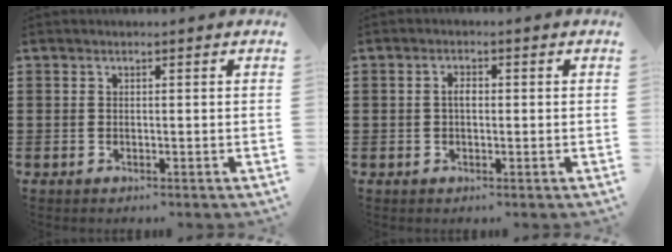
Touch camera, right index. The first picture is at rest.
{"total": 1.9, "force": [0.0, 0.9, 1.7], "torque": [-0.033, 0.003, -0.002]}